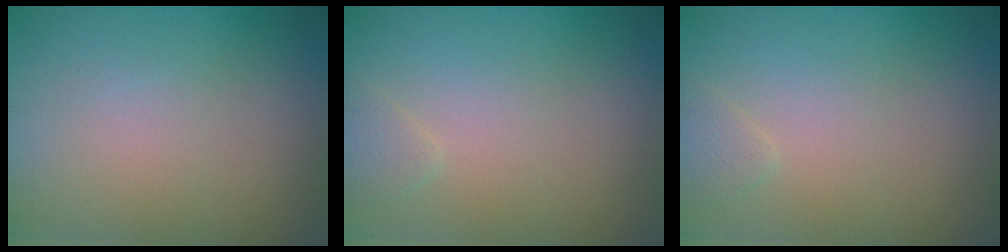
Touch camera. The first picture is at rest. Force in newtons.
{"total": 0.8, "press": 0.8, "slide": 0.1}
{"total": 0.8, "press": 0.8, "slide": 0.1}